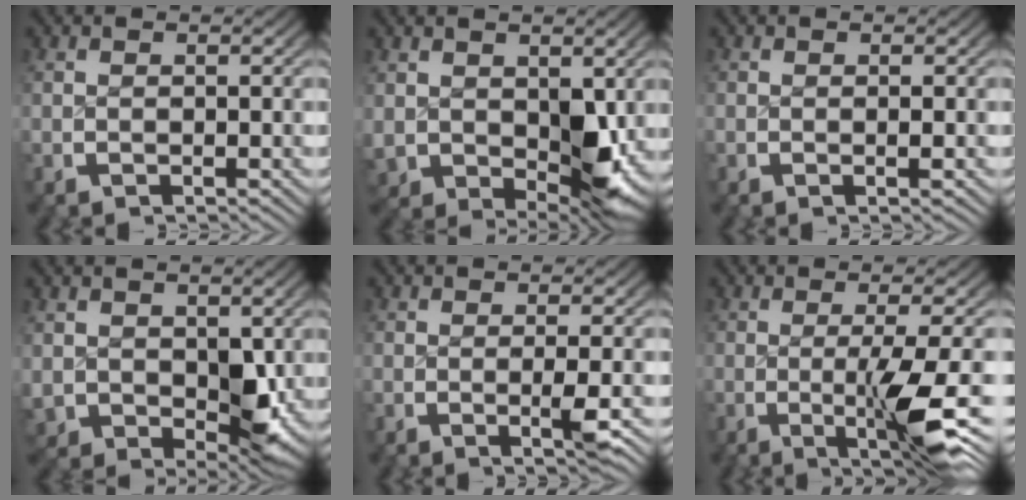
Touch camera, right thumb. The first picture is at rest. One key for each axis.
{"total": 5.9, "fx": 0.2, "fy": 3.8, "fz": 4.4, "tx": -0.071, "ty": -0.034, "tz": 0.032}
{"total": 0.7, "fx": -0.1, "fy": 0.2, "fz": 0.7, "tx": -0.010, "ty": 0.002, "tz": -0.004}
{"total": 5.3, "fx": 0.3, "fy": 3.9, "fz": 3.7, "tx": -0.064, "ty": -0.033, "tz": 0.031}
{"total": 2.5, "fx": -0.5, "fy": 0.5, "fz": 2.4, "tx": -0.041, "ty": -0.001, "tz": -0.008}
{"total": 7.7, "fx": -1.7, "fy": 1.7, "fz": 7.3, "tx": -0.115, "ty": -0.011, "tz": -0.020}